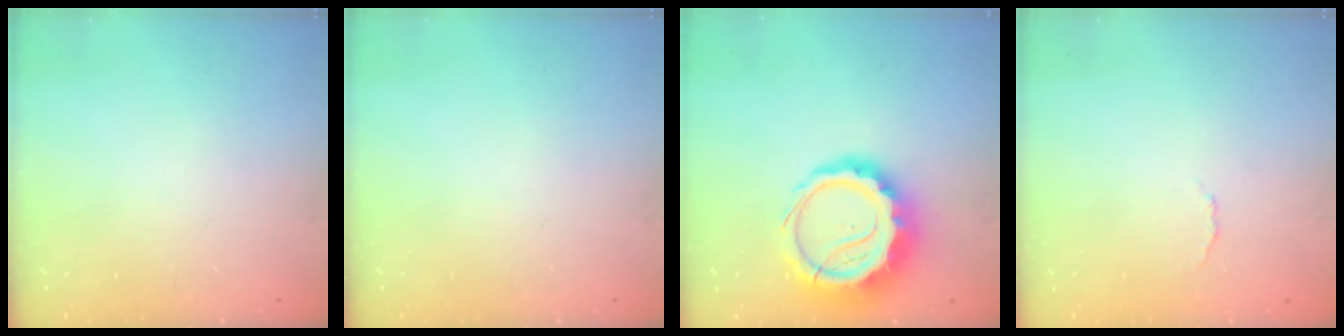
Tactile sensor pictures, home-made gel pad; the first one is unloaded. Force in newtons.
{"total": 0.0}
{"total": 12.6, "press": 12.3, "slide": 3.0}
{"total": 3.1, "press": 3.0, "slide": 0.8}